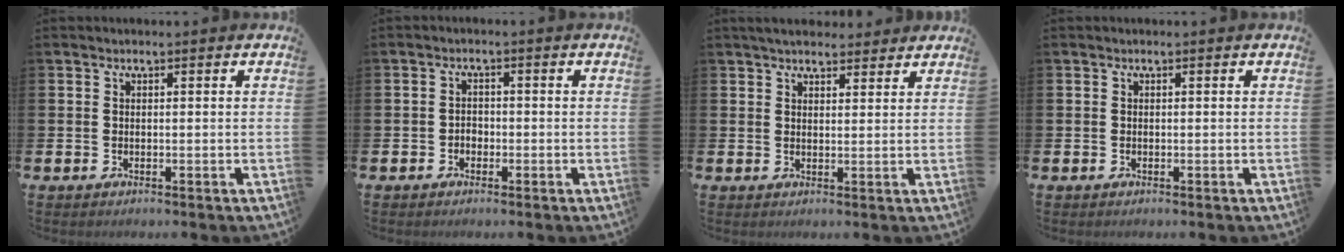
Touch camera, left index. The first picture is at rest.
{"total": 1.5, "force": [-0.9, 1.2, 0.3], "torque": [-0.007, 0.003, -0.021]}
{"total": 3.9, "force": [3.7, 1.0, 0.7], "torque": [-0.016, -0.010, 0.068]}
{"total": 0.0}